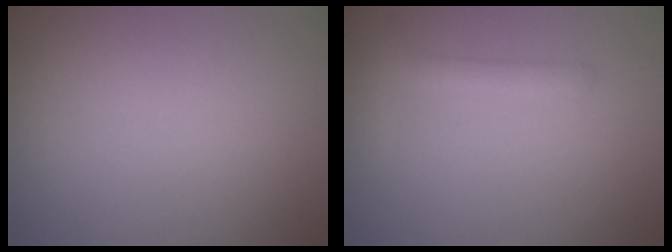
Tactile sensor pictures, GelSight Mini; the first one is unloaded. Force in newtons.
{"total": 0.9, "press": 0.9, "slide": 0.1}